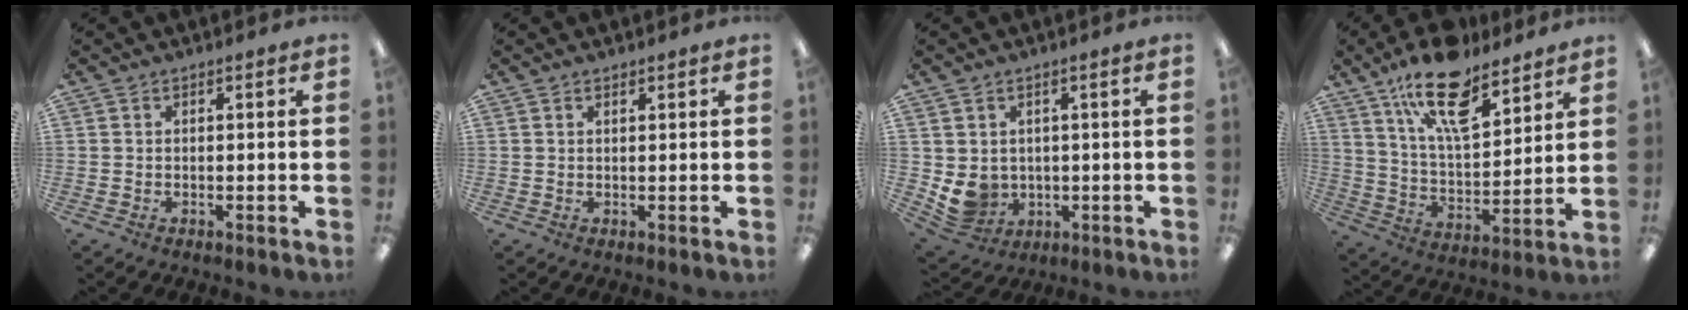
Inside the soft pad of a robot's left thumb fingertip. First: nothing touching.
{"total": 0.7, "force": [0.7, 0.1, 0.2], "torque": [-0.005, 0.000, 0.013]}
{"total": 6.3, "force": [0.8, 5.8, 2.2], "torque": [-0.071, -0.010, 0.022]}
{"total": 18.5, "force": [12.4, 7.6, 11.5], "torque": [-0.191, -0.059, 0.212]}